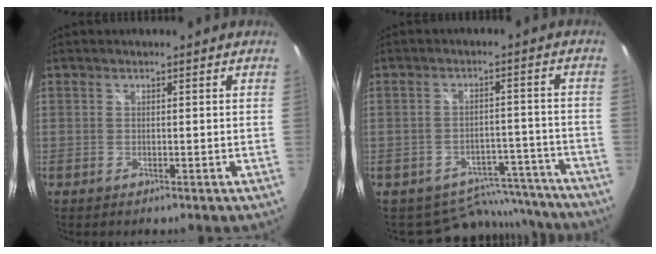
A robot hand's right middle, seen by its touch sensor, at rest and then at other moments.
{"total": 11.9, "force": [-10.6, 5.2, 1.3], "torque": [-0.017, 0.037, -0.125]}